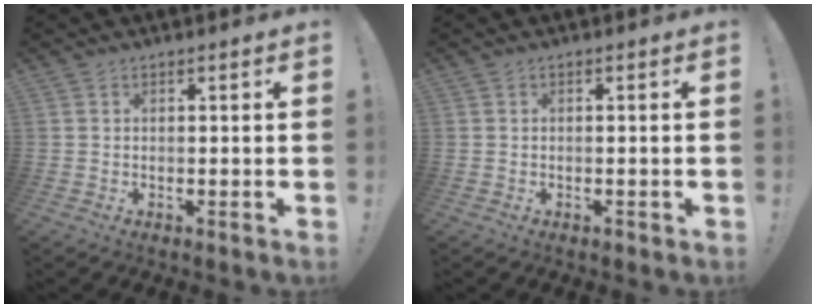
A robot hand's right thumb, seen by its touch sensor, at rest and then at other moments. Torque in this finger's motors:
{"motor_torque": [0.13, -0.03, 0.01, -0.01, 0.00]}